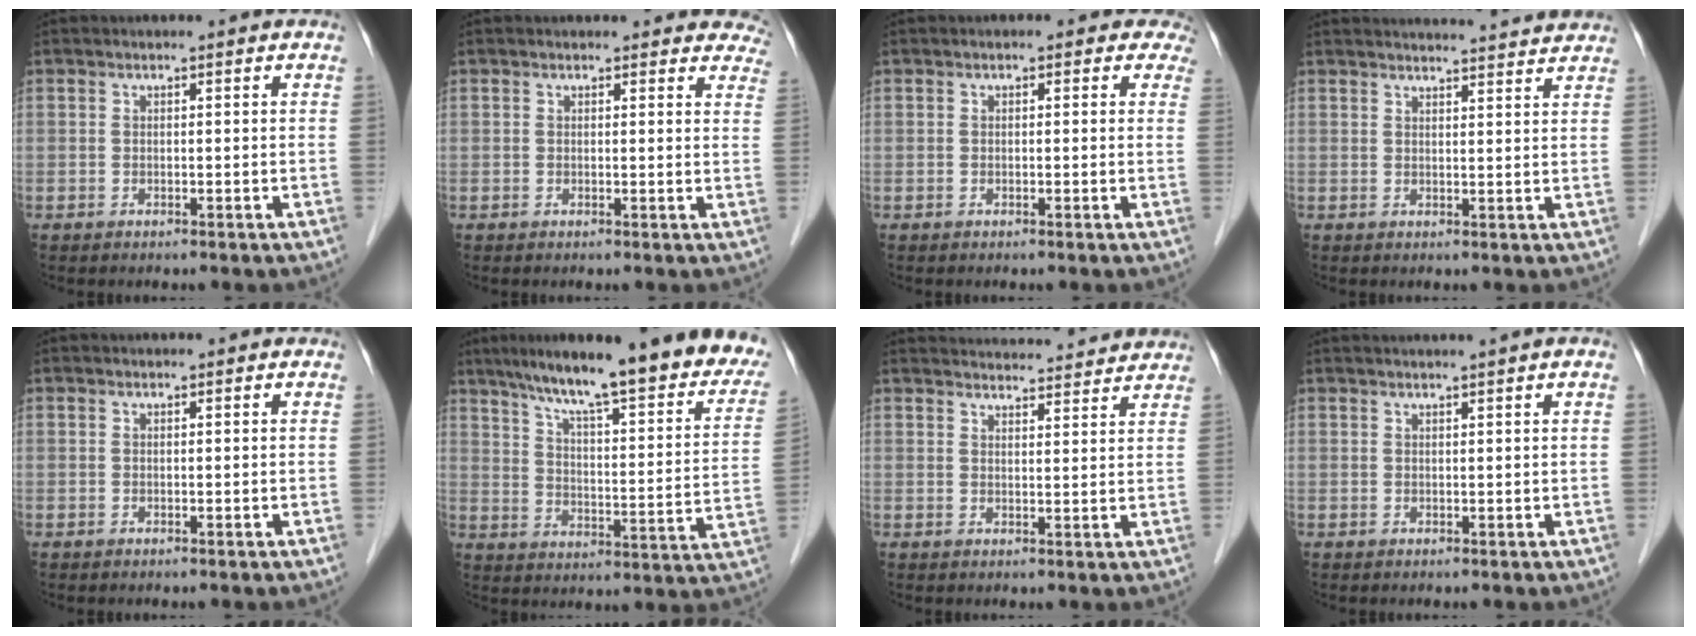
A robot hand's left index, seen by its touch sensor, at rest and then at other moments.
{"total": 9.3, "force": [8.6, 3.1, 1.5], "torque": [0.026, -0.006, 0.065]}
{"total": 2.7, "force": [1.8, 1.6, 1.1], "torque": [0.012, 0.002, 0.004]}
{"total": 12.1, "force": [11.9, 0.2, 2.6], "torque": [-0.025, 0.008, 0.132]}
{"total": 0.0}
{"total": 26.4, "force": [21.3, 4.1, 15.2], "torque": [-0.217, -0.025, 0.277]}
{"total": 14.0, "force": [13.6, 1.5, 2.8], "torque": [-0.029, 0.024, 0.170]}
{"total": 3.0, "force": [2.4, -0.7, 1.6], "torque": [-0.019, 0.017, 0.038]}